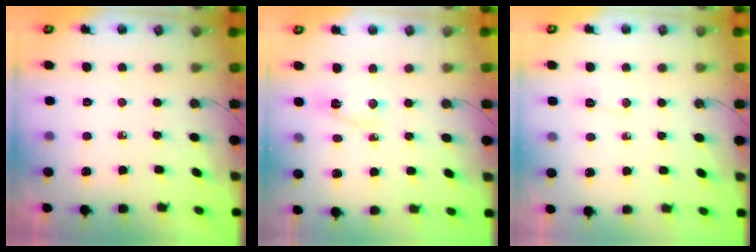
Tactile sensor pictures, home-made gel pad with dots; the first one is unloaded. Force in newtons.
{"total": 3.3, "press": 3.2, "slide": 0.5}
{"total": 5.3, "press": 5.0, "slide": 1.7}